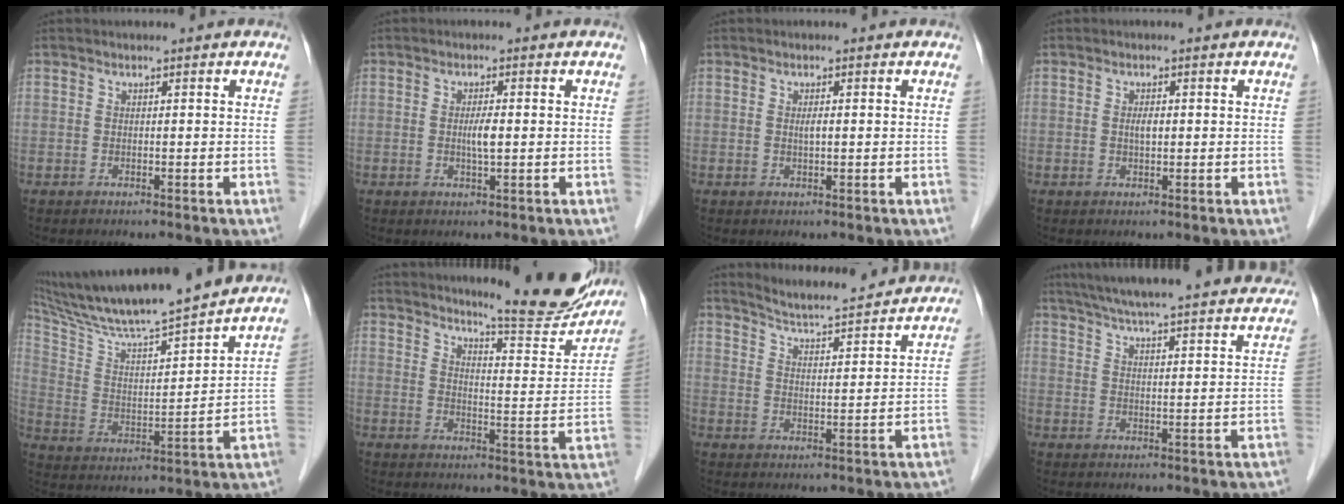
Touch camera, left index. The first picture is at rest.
{"total": 2.4, "force": [0.0, 0.2, 2.4], "torque": [-0.046, -0.002, 0.000]}
{"total": 1.0, "force": [0.1, 0.1, 1.0], "torque": [-0.020, -0.001, 0.001]}
{"total": 1.5, "force": [0.1, 0.5, 1.4], "torque": [-0.027, 0.001, 0.003]}
{"total": 21.6, "force": [18.7, 0.6, 10.8], "torque": [-0.185, 0.016, 0.303]}
{"total": 15.8, "force": [14.7, 0.8, 5.8], "torque": [-0.077, -0.057, 0.185]}
{"total": 11.9, "force": [11.4, 0.4, 3.3], "torque": [-0.061, 0.009, 0.162]}
{"total": 29.5, "force": [26.9, 2.8, 11.8], "torque": [-0.195, -0.021, 0.343]}